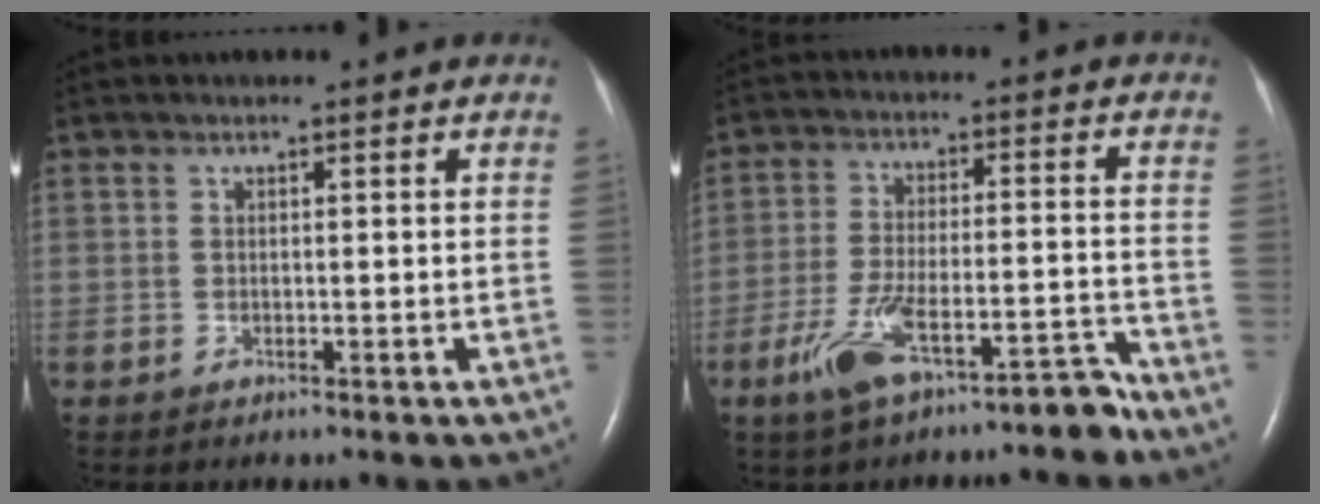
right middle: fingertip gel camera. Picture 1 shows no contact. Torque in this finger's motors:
{"motor_torque": [0.71, -0.61, 0.12, 0.12]}